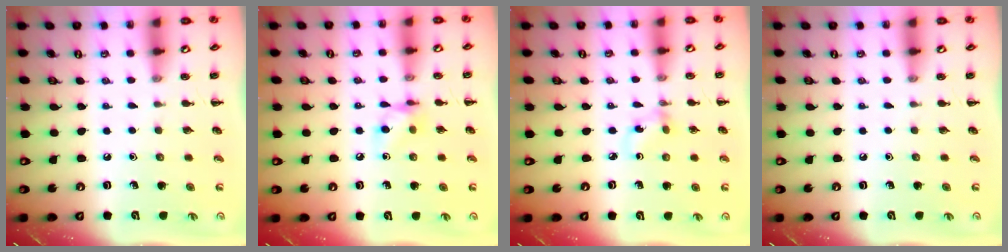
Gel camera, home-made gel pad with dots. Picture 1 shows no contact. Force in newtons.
{"total": 7.1, "press": 7.1, "slide": 0.2}
{"total": 2.8, "press": 2.6, "slide": 1.0}
{"total": 0.0}